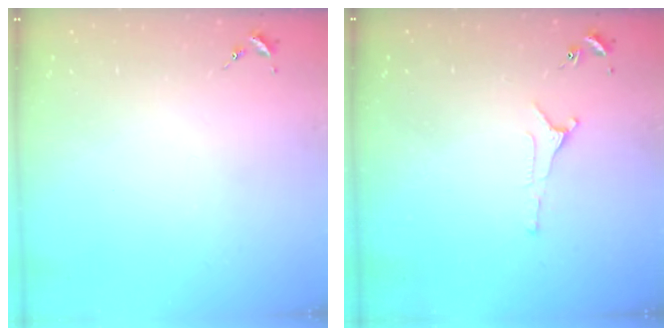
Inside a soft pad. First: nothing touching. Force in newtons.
{"total": 4.6, "press": 4.6, "slide": 0.3}